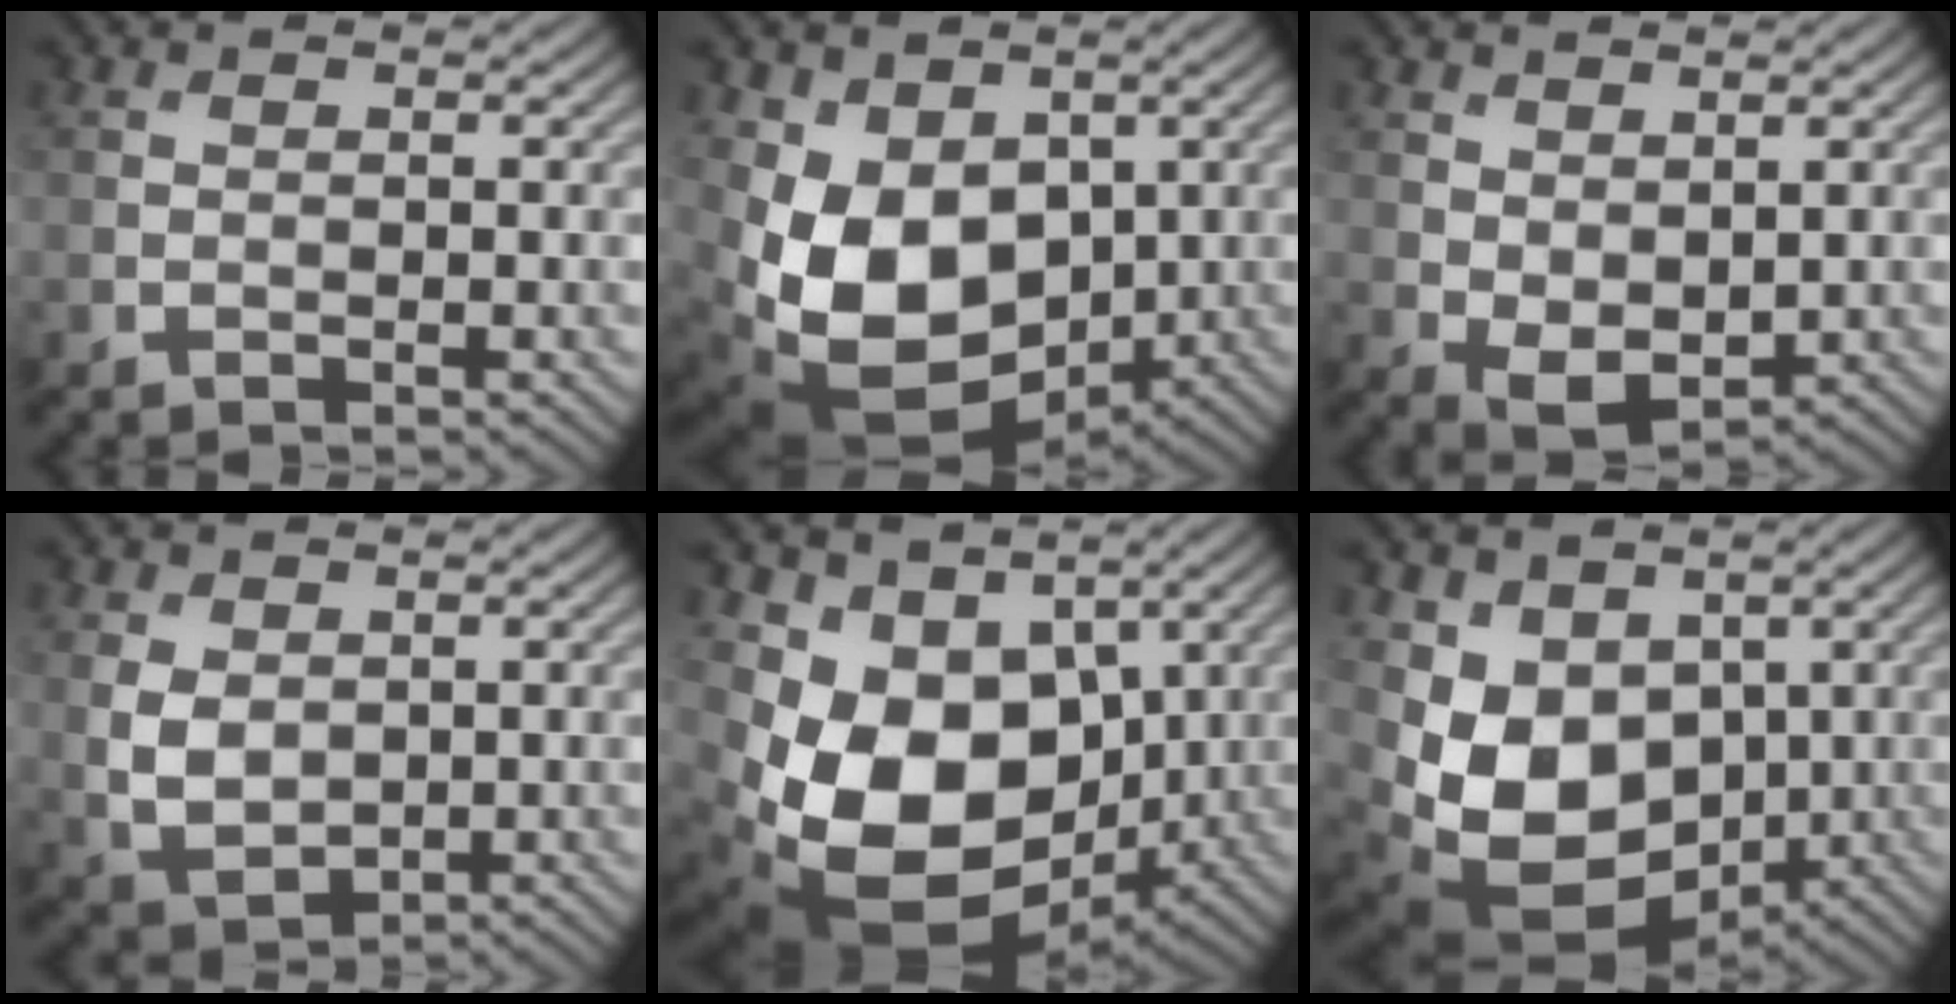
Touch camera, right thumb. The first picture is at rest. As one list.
[{"total": 12.0, "force": [0.2, 8.8, 8.1], "torque": [-0.188, -0.031, 0.007]}, {"total": 4.2, "force": [0.8, 2.7, 3.1], "torque": [-0.071, -0.009, 0.023]}, {"total": 5.3, "force": [0.5, 3.8, 3.7], "torque": [-0.091, -0.006, 0.014]}, {"total": 13.5, "force": [0.0, 10.0, 9.0], "torque": [-0.206, -0.041, 0.005]}, {"total": 10.9, "force": [0.0, 8.4, 7.0], "torque": [-0.170, -0.038, 0.006]}]